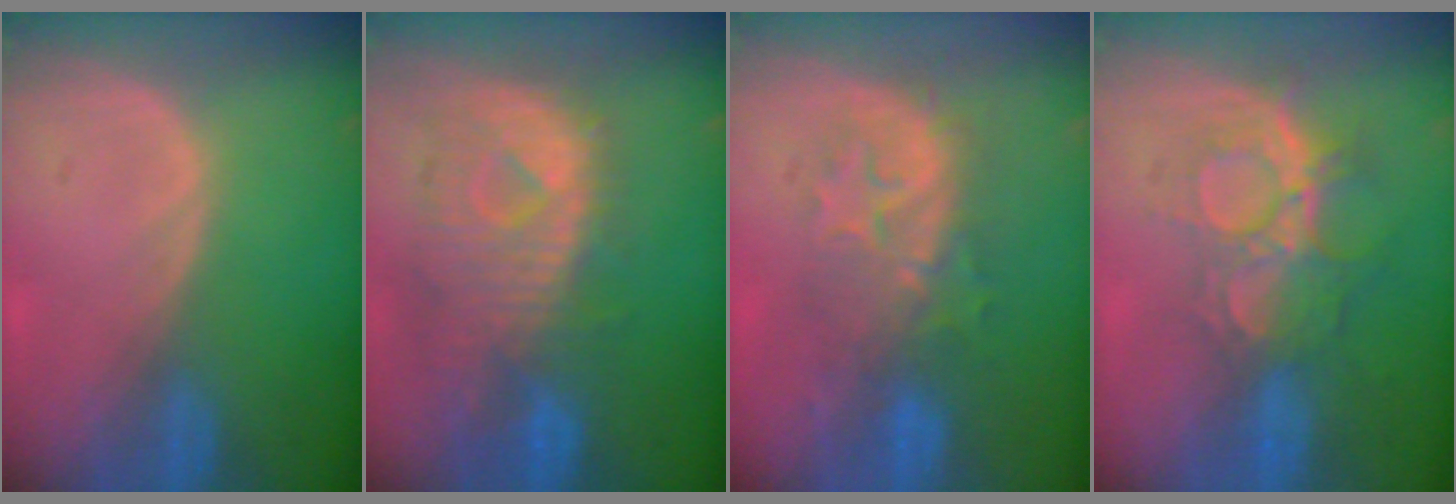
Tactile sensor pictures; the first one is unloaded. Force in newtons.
{"total": 10.7, "press": 9.6, "slide": 4.7}
{"total": 7.9, "press": 7.8, "slide": 1.3}
{"total": 9.4, "press": 8.0, "slide": 5.0}